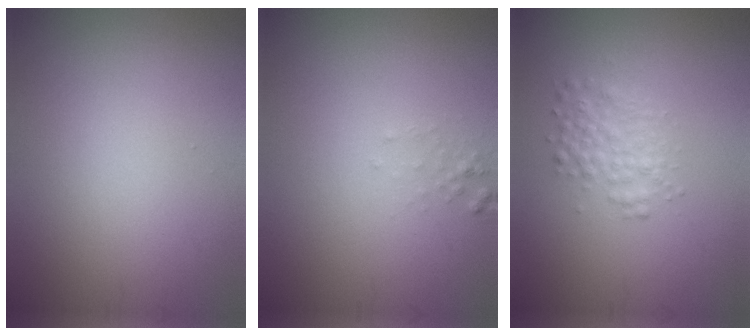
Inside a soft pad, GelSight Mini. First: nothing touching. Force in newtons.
{"total": 0.6, "press": 0.6, "slide": 0.1}
{"total": 2.5, "press": 2.5, "slide": 0.1}